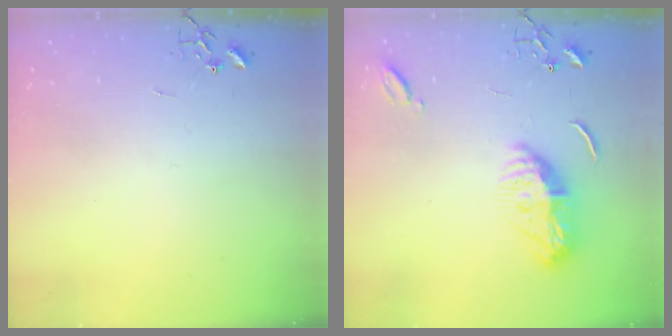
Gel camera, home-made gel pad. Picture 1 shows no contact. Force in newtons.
{"total": 11.1, "press": 11.0, "slide": 1.0}